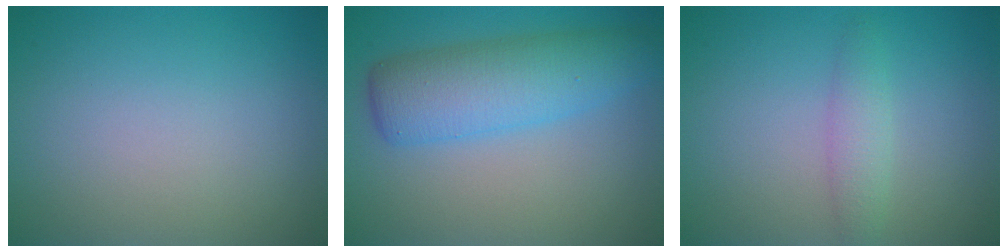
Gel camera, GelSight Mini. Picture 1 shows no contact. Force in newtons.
{"total": 6.1, "press": 6.1, "slide": 0.2}
{"total": 1.8, "press": 1.8, "slide": 0.0}